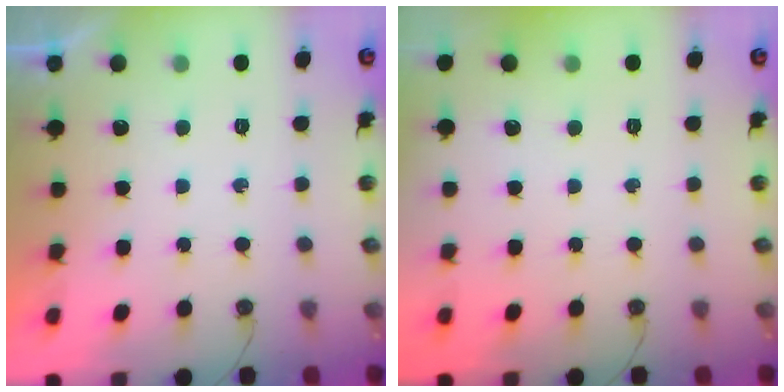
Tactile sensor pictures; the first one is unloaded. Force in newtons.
{"total": 0.0}